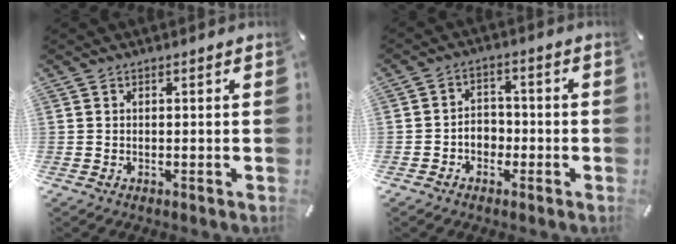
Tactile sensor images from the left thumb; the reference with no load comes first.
{"total": 4.8, "force": [-1.8, 4.1, 1.7], "torque": [-0.032, 0.016, -0.033]}